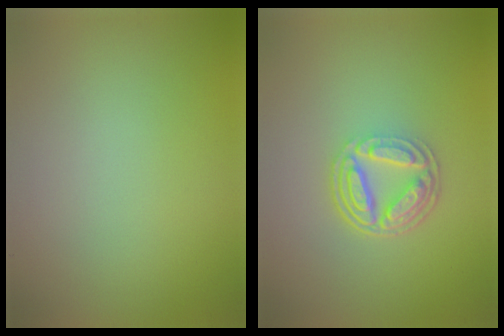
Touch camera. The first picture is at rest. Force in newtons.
{"total": 4.7, "press": 3.4, "slide": 3.2}